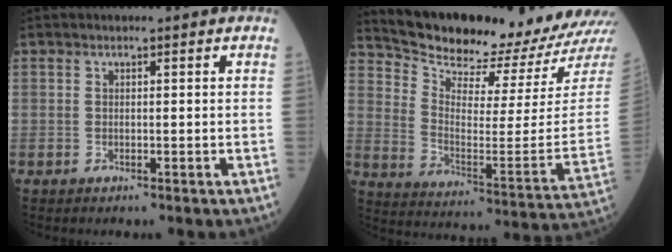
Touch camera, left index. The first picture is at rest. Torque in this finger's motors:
{"motor_torque": [0.85, -1.28, -0.04, 0.01]}